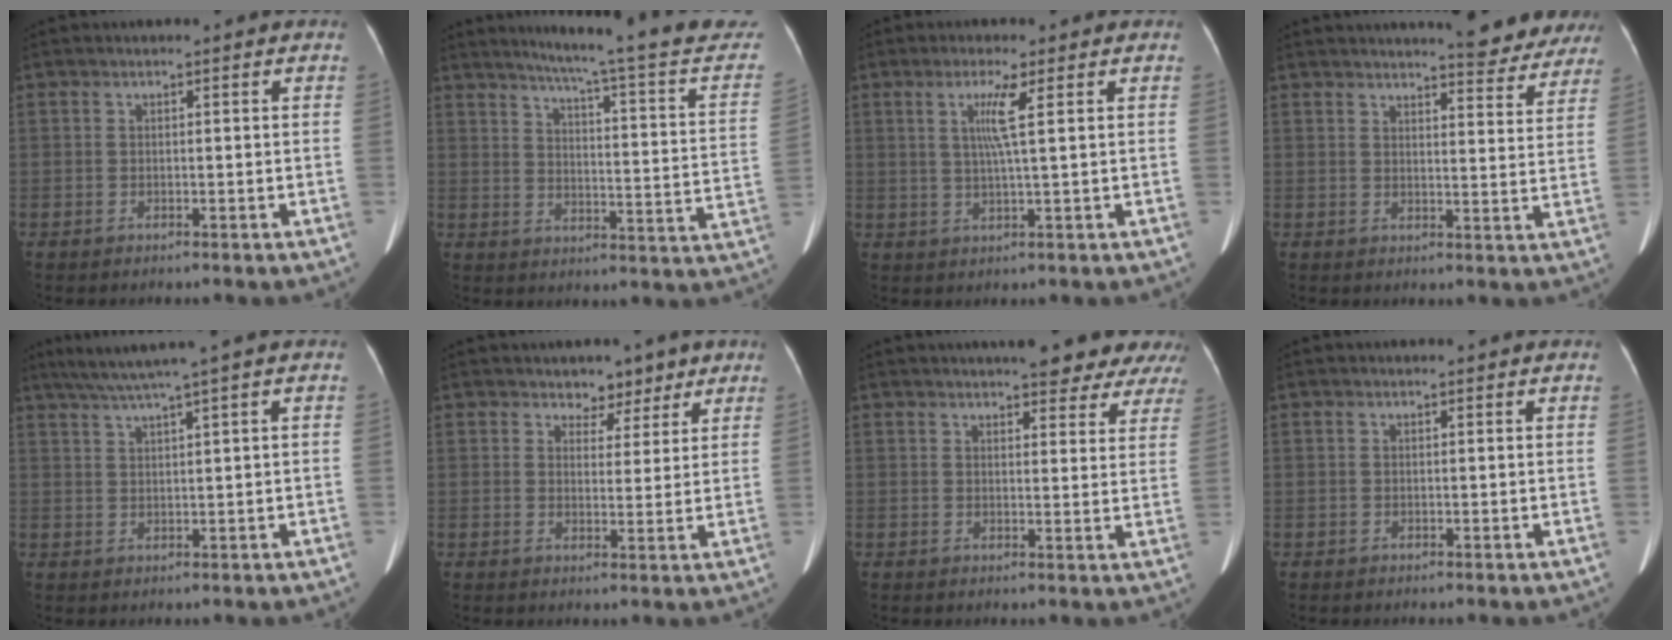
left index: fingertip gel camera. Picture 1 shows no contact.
{"total": 22.7, "force": [20.0, -0.2, 10.7], "torque": [-0.145, -0.068, 0.236]}
{"total": 4.4, "force": [1.3, -0.6, 4.1], "torque": [-0.084, -0.004, 0.026]}
{"total": 12.0, "force": [11.2, 2.1, 3.8], "torque": [-0.029, -0.026, 0.112]}
{"total": 5.3, "force": [3.8, -1.3, 3.4], "torque": [-0.066, 0.012, 0.074]}
{"total": 4.1, "force": [3.1, 2.6, 0.7], "torque": [0.002, -0.001, 0.043]}
{"total": 12.8, "force": [11.4, 2.6, 5.0], "torque": [-0.041, 0.001, 0.116]}
{"total": 0.6, "force": [0.5, 0.1, 0.3], "torque": [-0.008, 0.003, 0.006]}